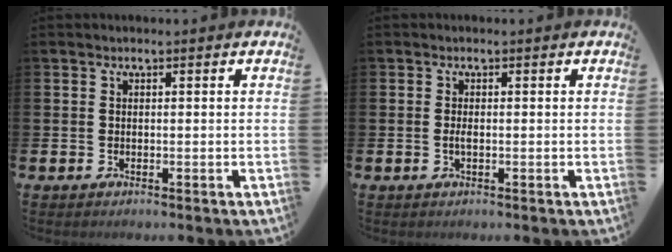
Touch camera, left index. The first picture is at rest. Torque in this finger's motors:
{"motor_torque": [0.27, 0.07, 0.01, 0.00]}